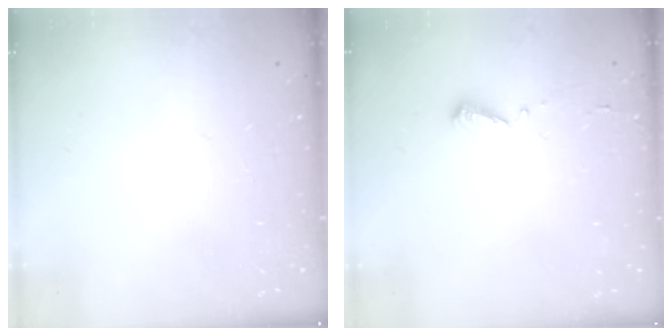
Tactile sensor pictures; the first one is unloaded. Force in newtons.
{"total": 4.7, "press": 4.7, "slide": 0.4}